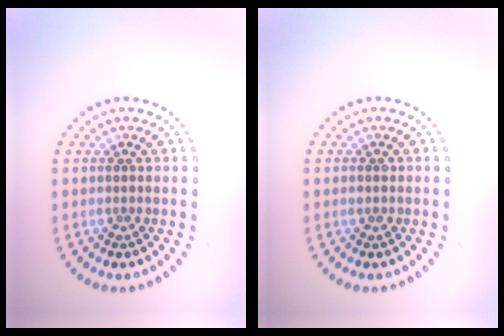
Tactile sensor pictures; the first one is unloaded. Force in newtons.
{"total": 0.7, "press": 0.7, "slide": 0.1}